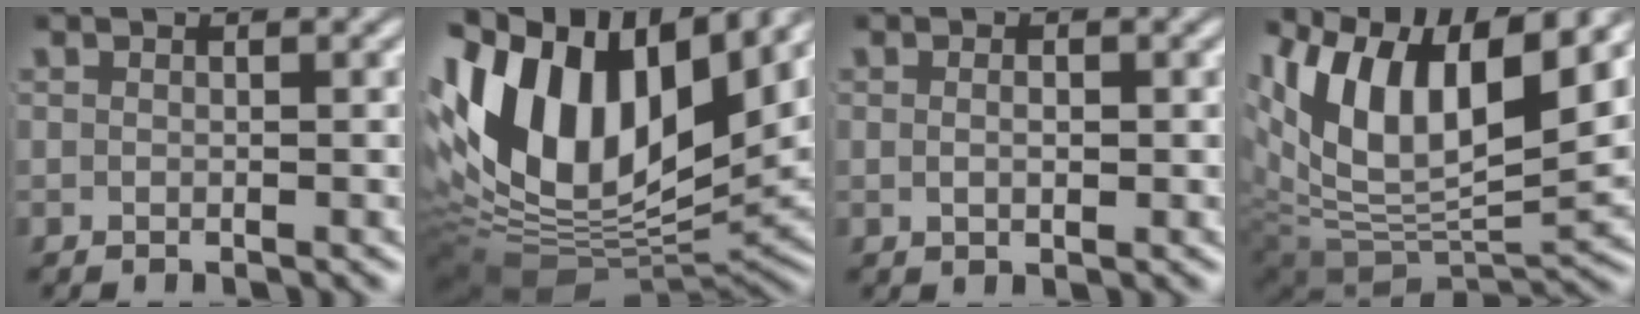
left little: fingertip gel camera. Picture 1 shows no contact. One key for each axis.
{"total": 18.3, "fx": 2.5, "fy": 11.6, "fz": 14.0, "tx": -0.273, "ty": -0.016, "tz": 0.050}
{"total": 1.1, "fx": -0.1, "fy": 0.4, "fz": 1.0, "tx": -0.014, "ty": -0.005, "tz": 0.003}
{"total": 15.5, "fx": 1.3, "fy": 10.8, "fz": 11.1, "tx": -0.218, "ty": -0.035, "tz": 0.036}